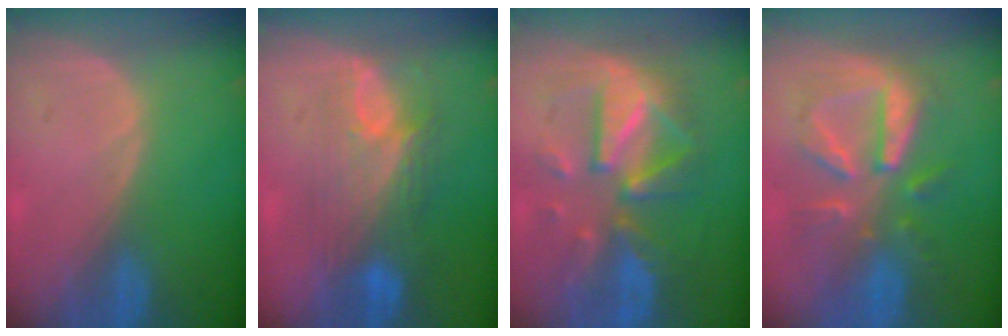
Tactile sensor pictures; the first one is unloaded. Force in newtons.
{"total": 8.3, "press": 7.9, "slide": 2.3}
{"total": 10.6, "press": 10.6, "slide": 0.9}
{"total": 9.3, "press": 8.9, "slide": 2.8}